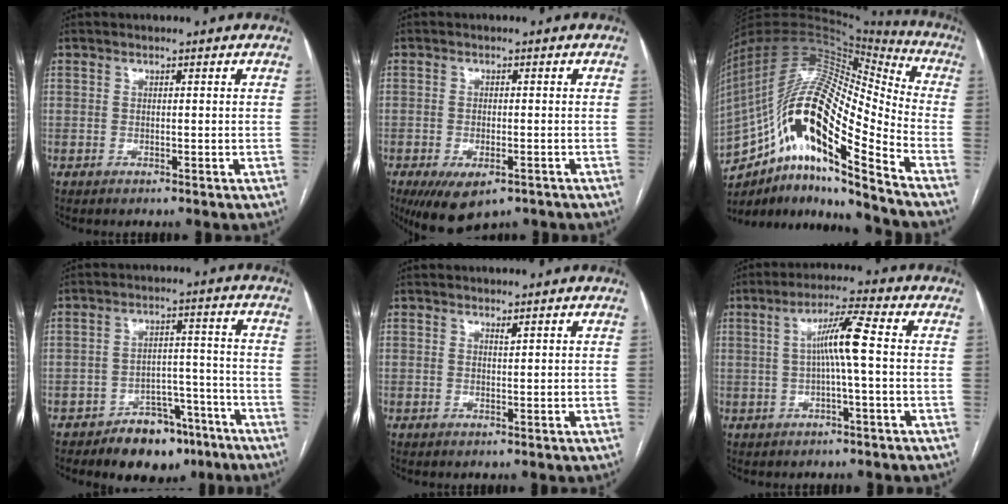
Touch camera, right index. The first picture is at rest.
{"total": 7.3, "force": [-4.4, 3.2, 4.8], "torque": [-0.079, -0.013, -0.062]}
{"total": 24.0, "force": [-12.4, 4.2, 20.1], "torque": [-0.378, 0.016, -0.216]}
{"total": 9.1, "force": [-6.6, 4.9, 3.9], "torque": [-0.040, 0.024, -0.097]}
{"total": 0.6, "force": [0.5, -0.1, 0.2], "torque": [-0.009, -0.006, 0.012]}
{"total": 6.5, "force": [0.2, -0.4, 6.4], "torque": [-0.115, 0.014, 0.003]}